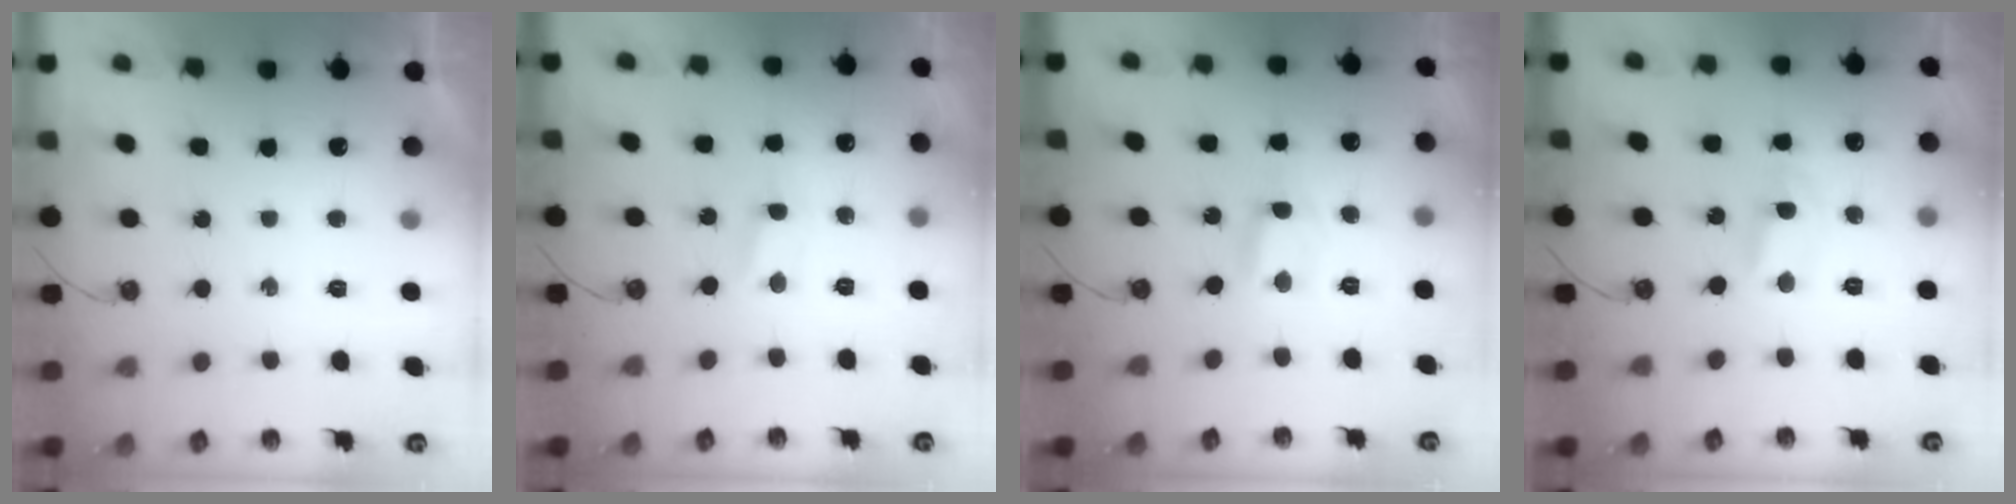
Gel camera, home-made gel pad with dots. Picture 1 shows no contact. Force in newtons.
{"total": 1.0, "press": 1.0, "slide": 0.1}
{"total": 0.6, "press": 0.3, "slide": 0.5}
{"total": 1.4, "press": 1.4, "slide": 0.2}